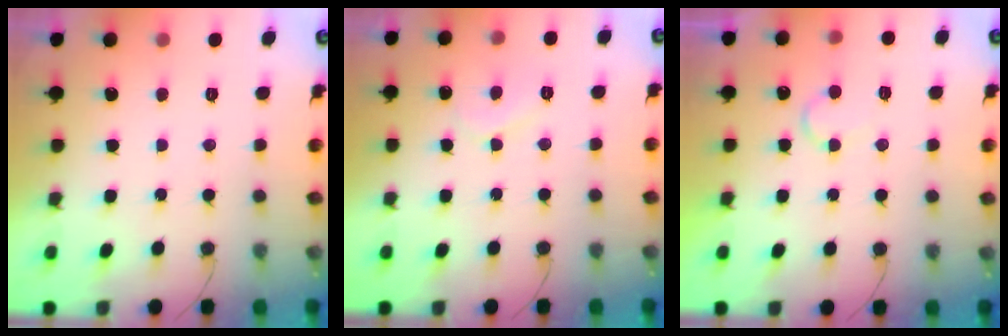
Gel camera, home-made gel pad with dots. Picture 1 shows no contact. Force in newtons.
{"total": 6.4, "press": 6.4, "slide": 0.5}
{"total": 6.8, "press": 6.8, "slide": 0.5}